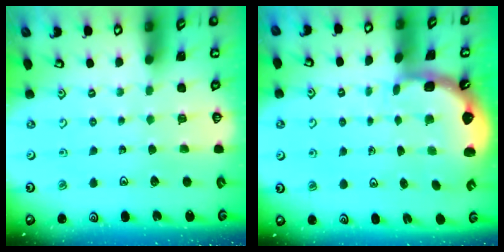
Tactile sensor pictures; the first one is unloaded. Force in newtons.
{"total": 2.3, "press": 1.7, "slide": 1.6}